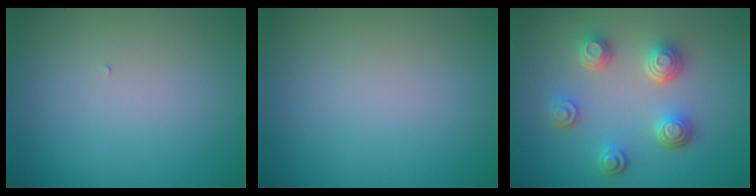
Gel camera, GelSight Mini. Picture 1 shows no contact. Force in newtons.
{"total": 0.0}
{"total": 4.4, "press": 3.4, "slide": 2.8}